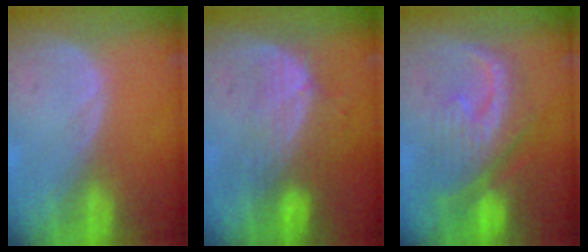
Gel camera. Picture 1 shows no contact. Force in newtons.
{"total": 7.6, "press": 6.8, "slide": 3.3}
{"total": 9.9, "press": 9.0, "slide": 4.1}